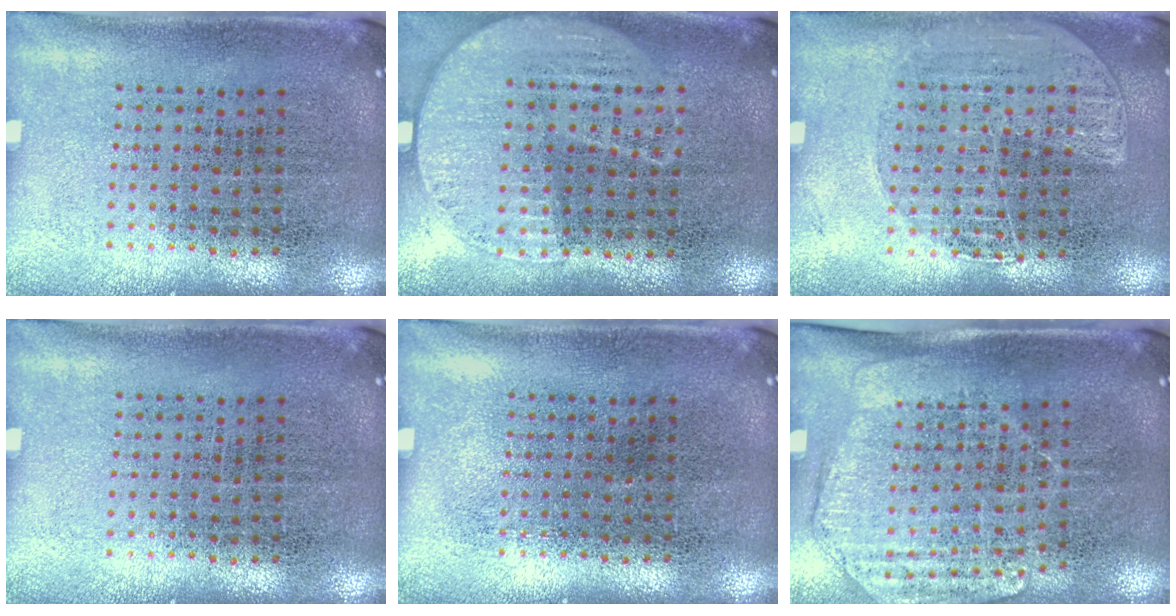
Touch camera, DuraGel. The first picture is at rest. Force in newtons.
{"total": 1.0, "press": 0.9, "slide": 0.5}
{"total": 1.3, "press": 1.3, "slide": 0.1}
{"total": 0.0}
{"total": 0.0}
{"total": 1.7, "press": 1.5, "slide": 0.9}